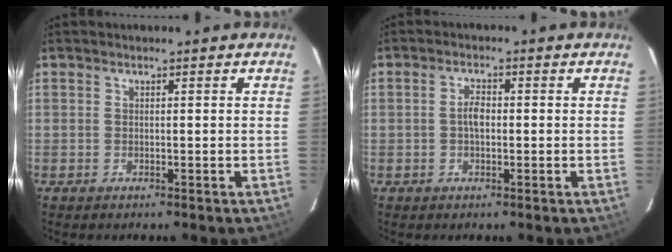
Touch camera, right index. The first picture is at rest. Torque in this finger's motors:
{"motor_torque": [0.39, 0.23, 0.17, 0.06]}